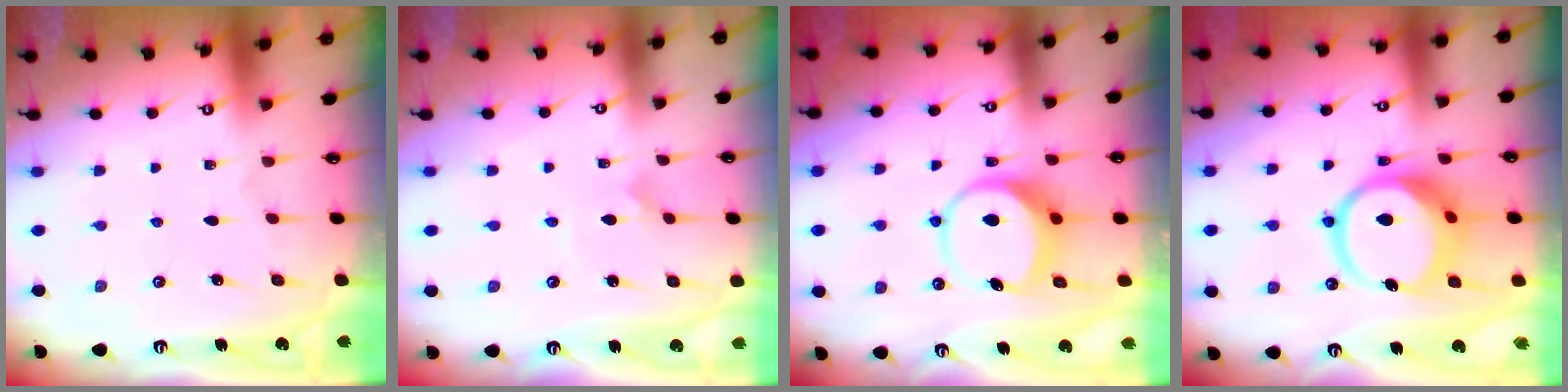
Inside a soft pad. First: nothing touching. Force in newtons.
{"total": 2.8, "press": 2.8, "slide": 0.2}
{"total": 8.6, "press": 8.5, "slide": 1.4}
{"total": 14.3, "press": 14.2, "slide": 1.9}